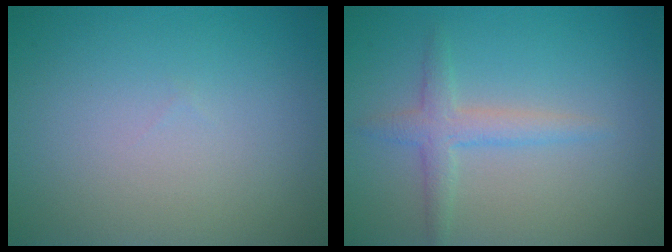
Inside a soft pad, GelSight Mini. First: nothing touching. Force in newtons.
{"total": 2.4, "press": 2.4, "slide": 0.2}